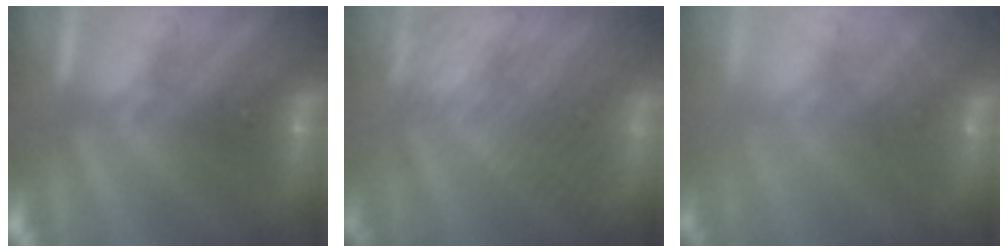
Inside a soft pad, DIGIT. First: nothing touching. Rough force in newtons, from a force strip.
{"total": 10.8}
{"total": 5.7}